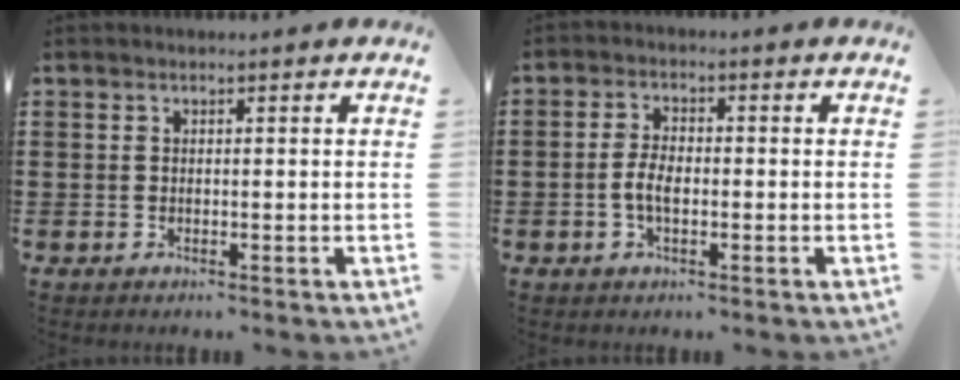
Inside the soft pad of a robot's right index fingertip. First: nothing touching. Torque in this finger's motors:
{"motor_torque": [2.14, 0.00, 0.10, 0.08]}